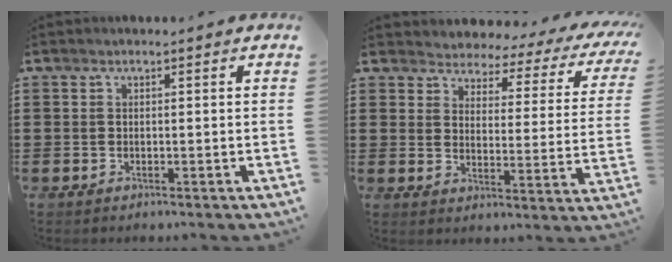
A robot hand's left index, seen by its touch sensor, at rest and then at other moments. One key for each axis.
{"total": 2.8, "fx": 2.7, "fy": 0.9, "fz": 0.4, "tx": -0.028, "ty": -0.021, "tz": 0.038}